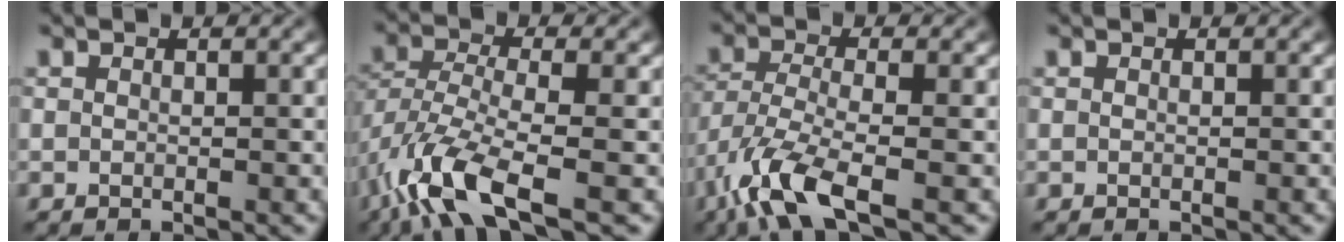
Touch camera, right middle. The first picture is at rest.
{"total": 8.3, "force": [-4.8, 2.5, 6.3], "torque": [-0.140, -0.007, -0.103]}
{"total": 7.0, "force": [-4.3, 2.0, 5.2], "torque": [-0.115, -0.009, -0.094]}
{"total": 0.0}